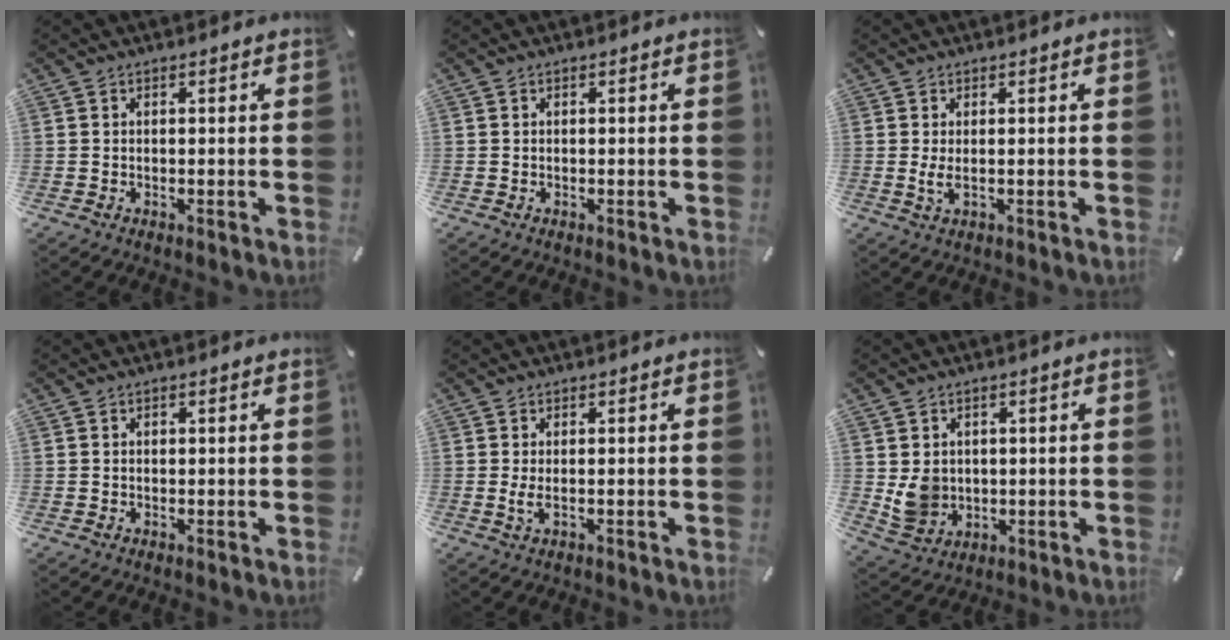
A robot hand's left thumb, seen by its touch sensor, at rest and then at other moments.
{"total": 0.0}
{"total": 2.8, "force": [-0.1, 0.8, 2.6], "torque": [-0.061, -0.008, -0.004]}
{"total": 0.5, "force": [0.1, 0.4, 0.3], "torque": [-0.006, 0.000, 0.001]}
{"total": 2.4, "force": [-0.2, 0.5, 2.3], "torque": [-0.055, -0.009, -0.007]}
{"total": 6.7, "force": [0.6, 6.4, 2.0], "torque": [-0.046, -0.004, 0.011]}